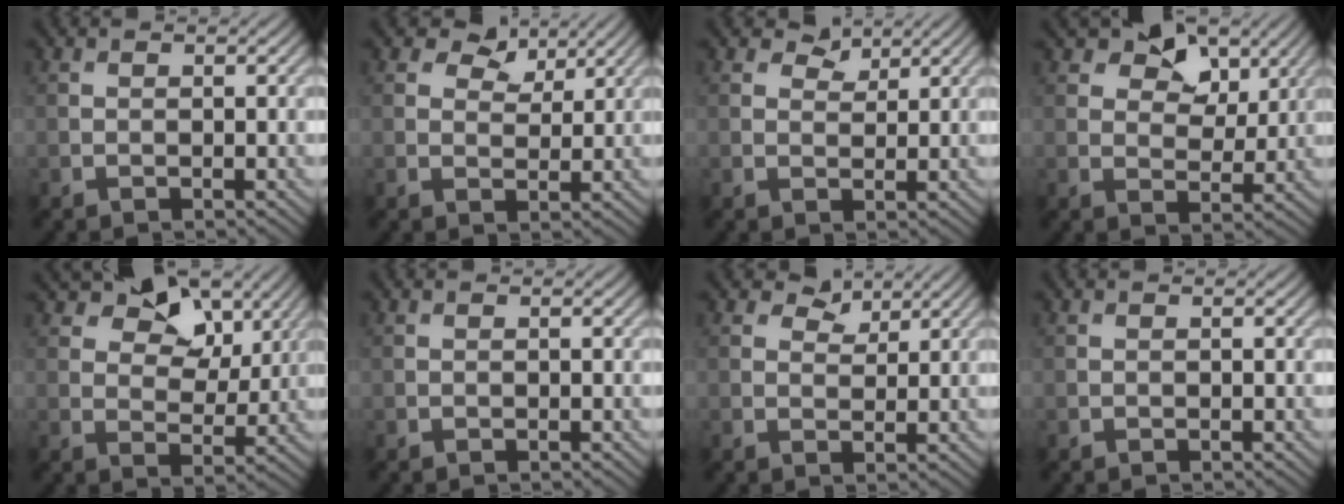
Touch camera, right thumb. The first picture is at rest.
{"total": 4.5, "force": [3.0, 2.6, 2.1], "torque": [-0.032, -0.001, 0.048]}
{"total": 2.5, "force": [1.9, 1.3, 0.9], "torque": [-0.015, -0.002, 0.034]}
{"total": 7.3, "force": [4.5, 4.3, 3.7], "torque": [-0.060, -0.005, 0.073]}
{"total": 9.2, "force": [5.9, 5.3, 4.9], "torque": [-0.082, -0.003, 0.093]}
{"total": 0.0}
{"total": 2.9, "force": [2.2, 1.5, 1.2], "torque": [-0.020, -0.001, 0.038]}
{"total": 0.0}